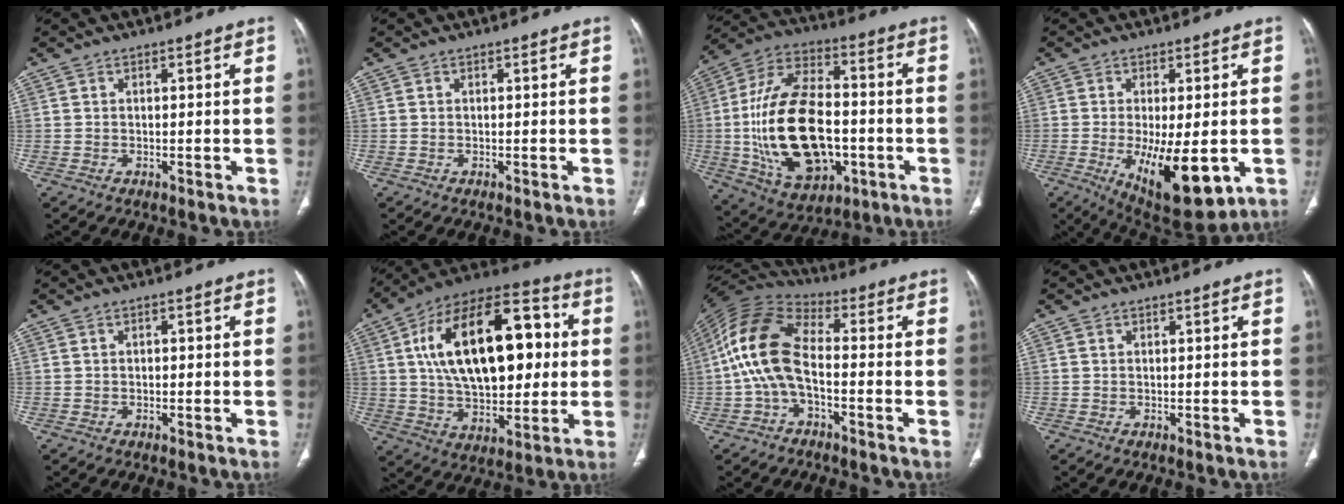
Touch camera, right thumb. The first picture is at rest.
{"total": 0.0}
{"total": 24.9, "force": [-3.5, 14.6, 19.9], "torque": [-0.357, 0.020, -0.043]}
{"total": 14.5, "force": [-3.6, 5.7, 12.9], "torque": [-0.200, -0.023, -0.036]}
{"total": 0.8, "force": [0.1, 0.5, 0.5], "torque": [-0.005, 0.003, 0.001]}
{"total": 28.0, "force": [4.8, 14.9, 23.2], "torque": [-0.356, 0.015, 0.076]}
{"total": 13.7, "force": [-1.8, 7.5, 11.3], "torque": [-0.225, 0.036, -0.045]}
{"total": 0.0}